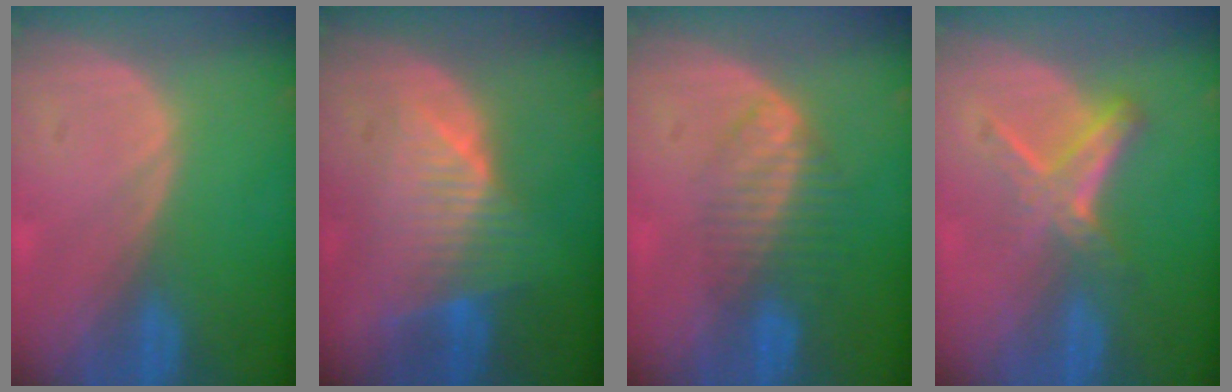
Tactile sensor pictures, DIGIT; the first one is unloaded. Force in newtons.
{"total": 8.1, "press": 7.0, "slide": 4.1}
{"total": 6.6, "press": 5.6, "slide": 3.5}
{"total": 6.0, "press": 5.1, "slide": 3.2}